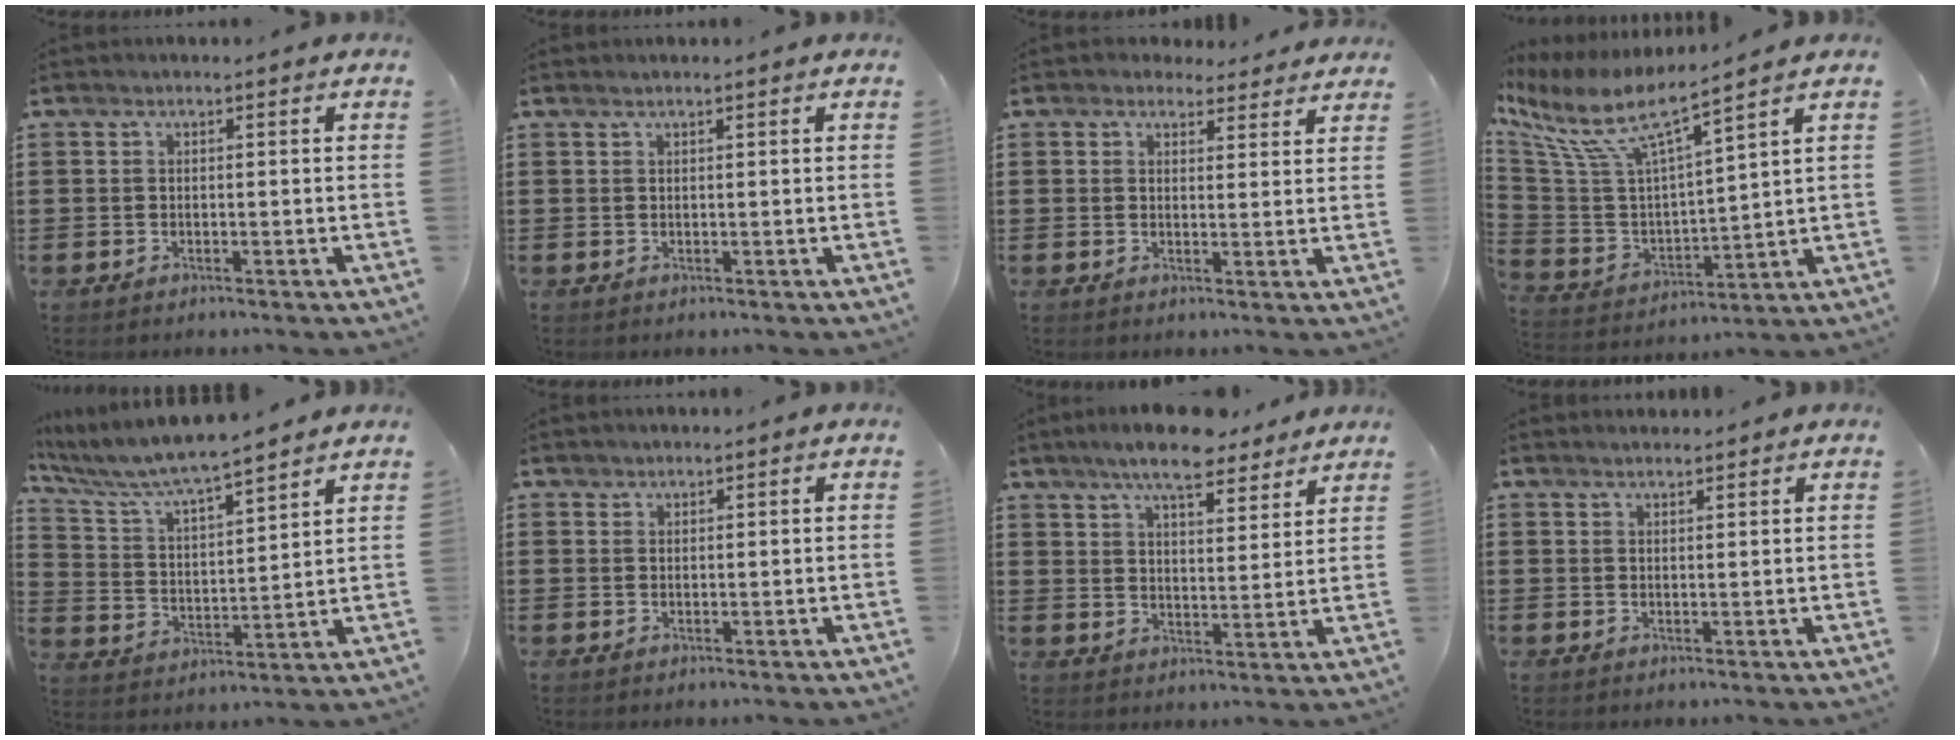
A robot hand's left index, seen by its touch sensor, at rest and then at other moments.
{"total": 0.6, "force": [0.4, -0.1, 0.4], "torque": [-0.006, -0.001, 0.008]}
{"total": 3.2, "force": [2.9, 1.3, 0.5], "torque": [-0.010, -0.007, 0.052]}
{"total": 8.8, "force": [6.0, 1.8, 6.1], "torque": [-0.151, -0.043, 0.099]}
{"total": 6.5, "force": [5.9, 0.5, 2.6], "torque": [-0.079, -0.037, 0.097]}
{"total": 1.0, "force": [0.9, 0.4, 0.0], "torque": [-0.003, 0.002, 0.019]}
{"total": 8.6, "force": [7.4, 1.7, 4.1], "torque": [-0.086, -0.020, 0.133]}
{"total": 1.3, "force": [1.3, 0.2, 0.3], "torque": [-0.008, 0.001, 0.024]}